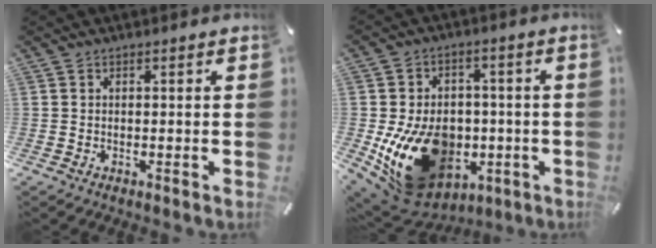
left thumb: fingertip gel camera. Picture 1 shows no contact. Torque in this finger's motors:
{"motor_torque": [1.76, 3.25, 1.27, 0.03, 0.71]}